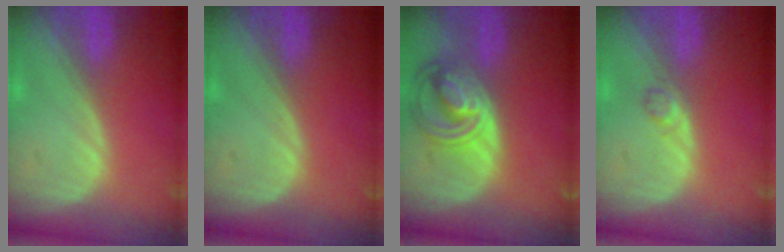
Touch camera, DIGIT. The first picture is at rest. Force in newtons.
{"total": 0.0}
{"total": 8.5, "press": 7.4, "slide": 4.3}
{"total": 1.4, "press": 1.4, "slide": 0.1}